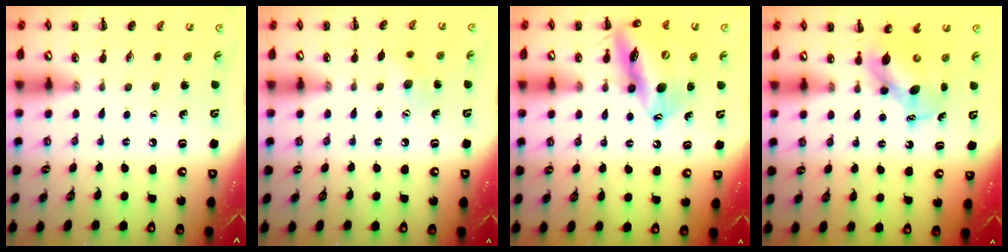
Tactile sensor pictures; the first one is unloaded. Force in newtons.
{"total": 6.0, "press": 5.9, "slide": 1.4}
{"total": 17.5, "press": 17.1, "slide": 4.0}
{"total": 6.4, "press": 6.4, "slide": 0.8}